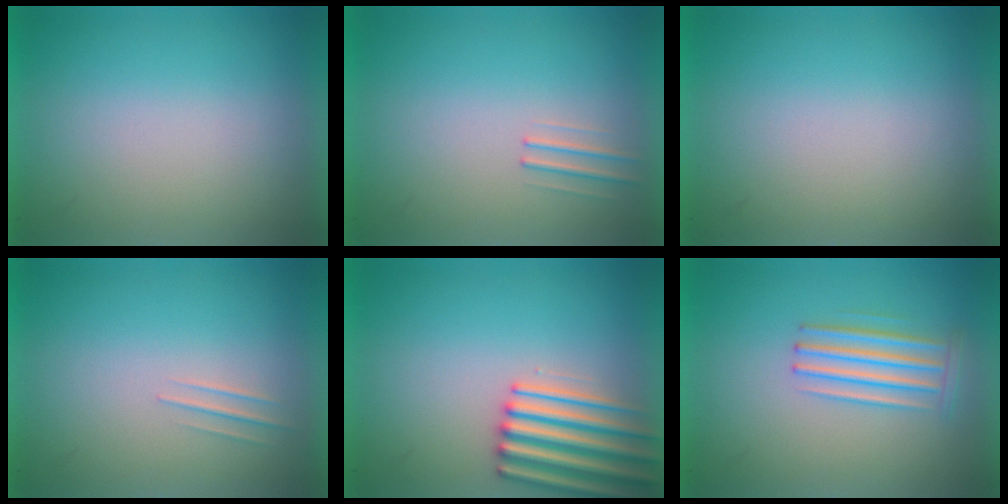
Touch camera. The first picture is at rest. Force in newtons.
{"total": 1.0}
{"total": 0.0}
{"total": 1.0}
{"total": 5.0}
{"total": 2.8}